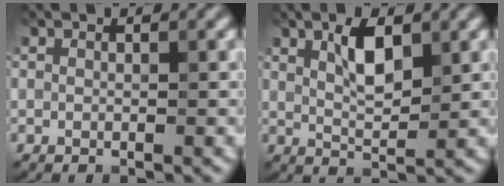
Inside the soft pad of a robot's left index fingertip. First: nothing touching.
{"total": 3.5, "force": [1.5, 1.3, 2.9], "torque": [-0.055, 0.003, 0.028]}